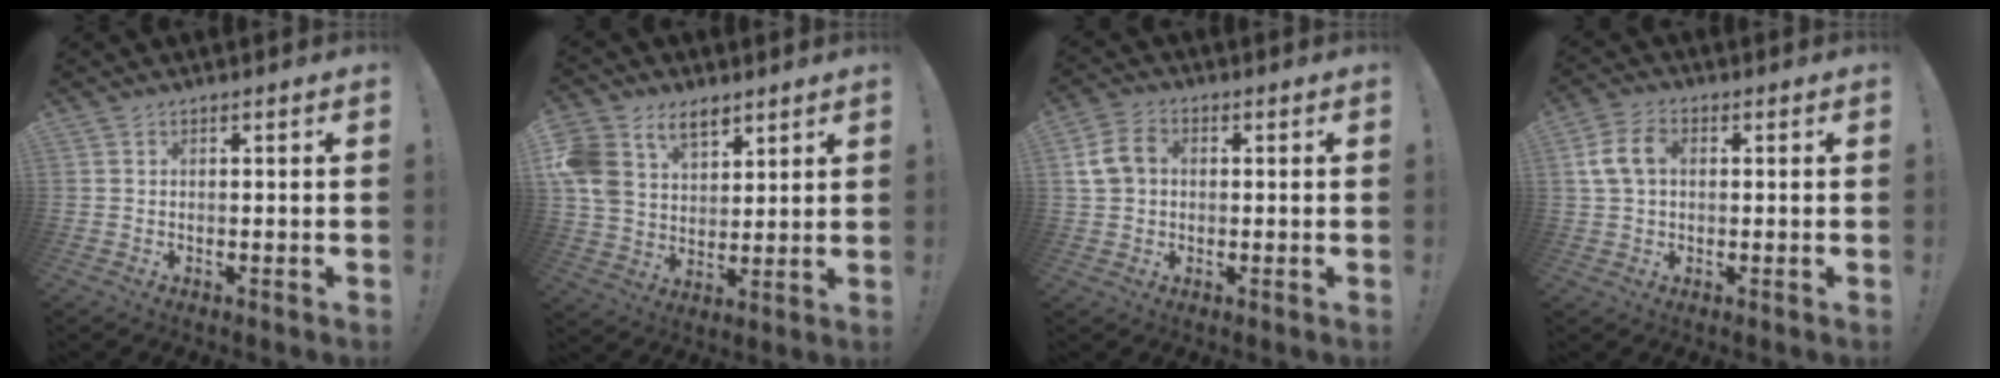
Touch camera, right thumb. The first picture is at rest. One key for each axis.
{"total": 13.6, "fx": 7.8, "fy": 9.4, "fz": 6.0, "tx": -0.116, "ty": -0.041, "tz": 0.153}
{"total": 8.0, "fx": 0.9, "fy": 6.4, "fz": 4.8, "tx": -0.099, "ty": 0.019, "tz": 0.024}
{"total": 8.3, "fx": 1.2, "fy": 5.8, "fz": 5.9, "tx": -0.117, "ty": 0.015, "tz": 0.027}